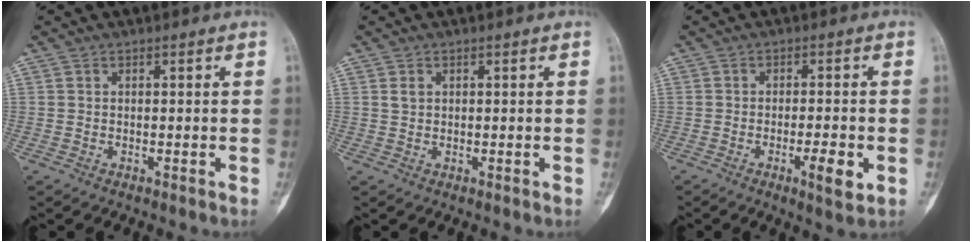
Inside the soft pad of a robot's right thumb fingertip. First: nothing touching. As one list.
[{"total": 1.2, "force": [0.5, 0.9, 0.7], "torque": [-0.008, 0.001, 0.011]}, {"total": 5.4, "force": [-1.9, 1.3, 4.9], "torque": [-0.076, 0.001, -0.027]}]